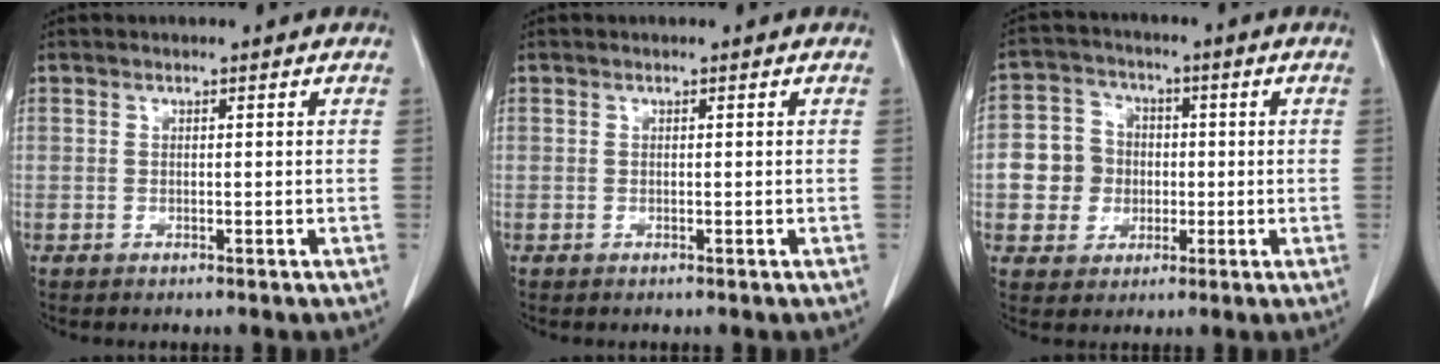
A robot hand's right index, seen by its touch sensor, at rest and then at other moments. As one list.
[{"total": 0.0}, {"total": 7.4, "force": [-0.7, 7.0, 2.5], "torque": [-0.060, 0.025, -0.007]}]